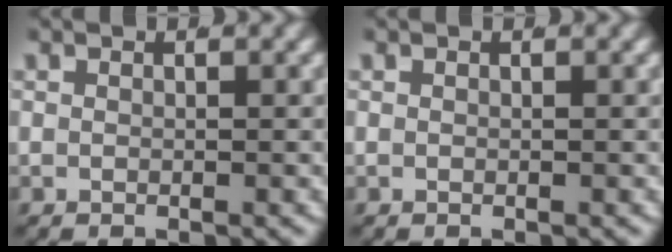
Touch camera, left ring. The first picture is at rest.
{"total": 0.0}